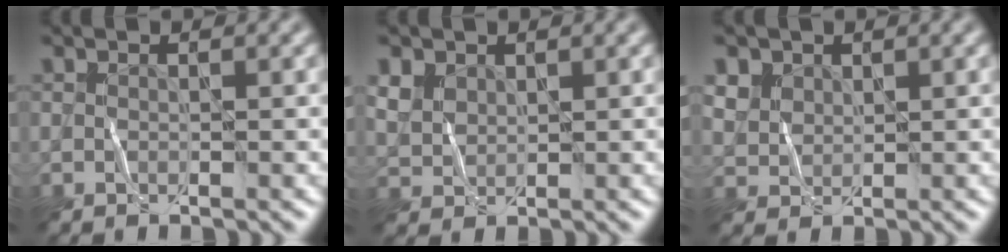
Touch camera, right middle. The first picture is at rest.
{"total": 2.1, "force": [1.4, 1.5, 0.4], "torque": [-0.026, 0.002, 0.031]}
{"total": 2.3, "force": [1.6, 1.6, 0.1], "torque": [-0.017, 0.004, 0.029]}